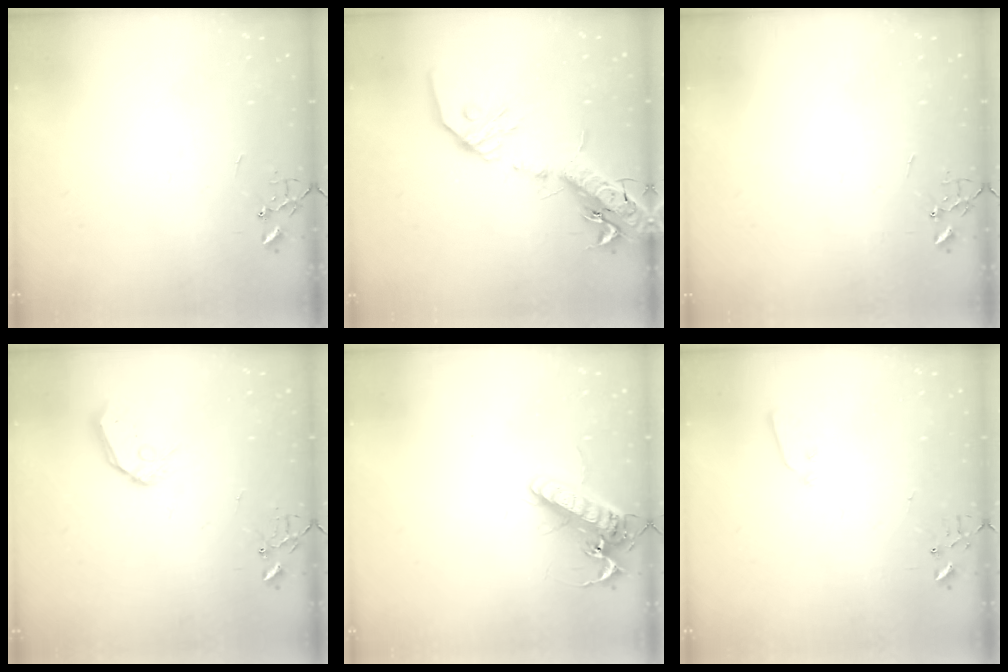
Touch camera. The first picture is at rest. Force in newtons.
{"total": 21.0, "press": 20.6, "slide": 4.1}
{"total": 0.0}
{"total": 9.2, "press": 9.1, "slide": 0.9}
{"total": 15.7, "press": 15.5, "slide": 2.4}
{"total": 3.8, "press": 3.8, "slide": 0.1}